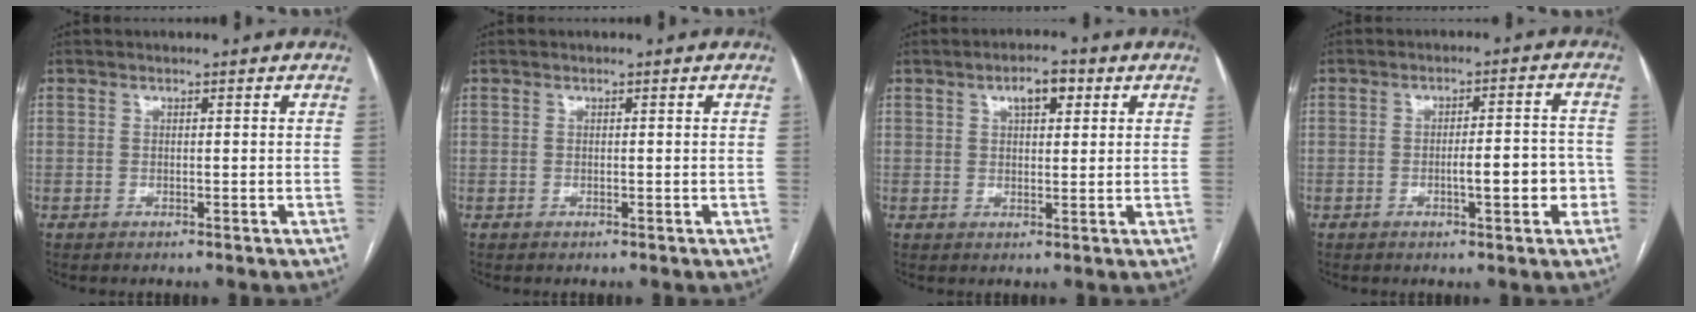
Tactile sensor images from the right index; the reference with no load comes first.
{"total": 0.0}
{"total": 4.5, "force": [2.1, 1.8, 3.5], "torque": [-0.058, 0.010, 0.033]}
{"total": 6.4, "force": [-1.9, 1.5, 5.9], "torque": [-0.084, 0.016, -0.021]}